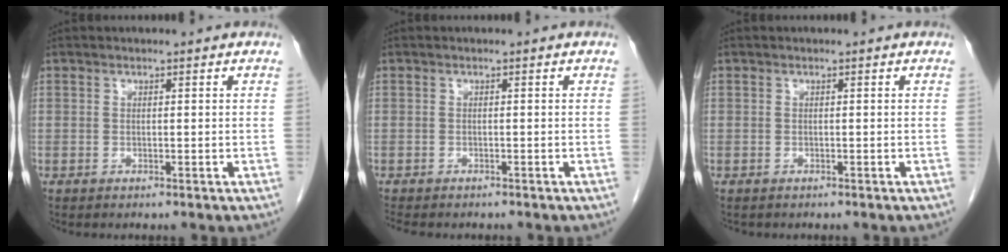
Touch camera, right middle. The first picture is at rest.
{"total": 5.0, "force": [-4.3, 1.6, 2.0], "torque": [-0.031, -0.008, -0.061]}
{"total": 0.6, "force": [-0.5, 0.3, 0.1], "torque": [-0.010, 0.001, -0.009]}